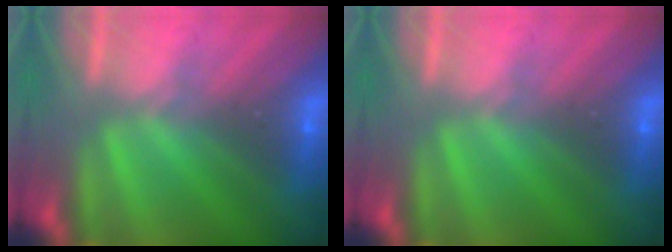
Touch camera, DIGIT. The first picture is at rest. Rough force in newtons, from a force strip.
{"total": 0.0}